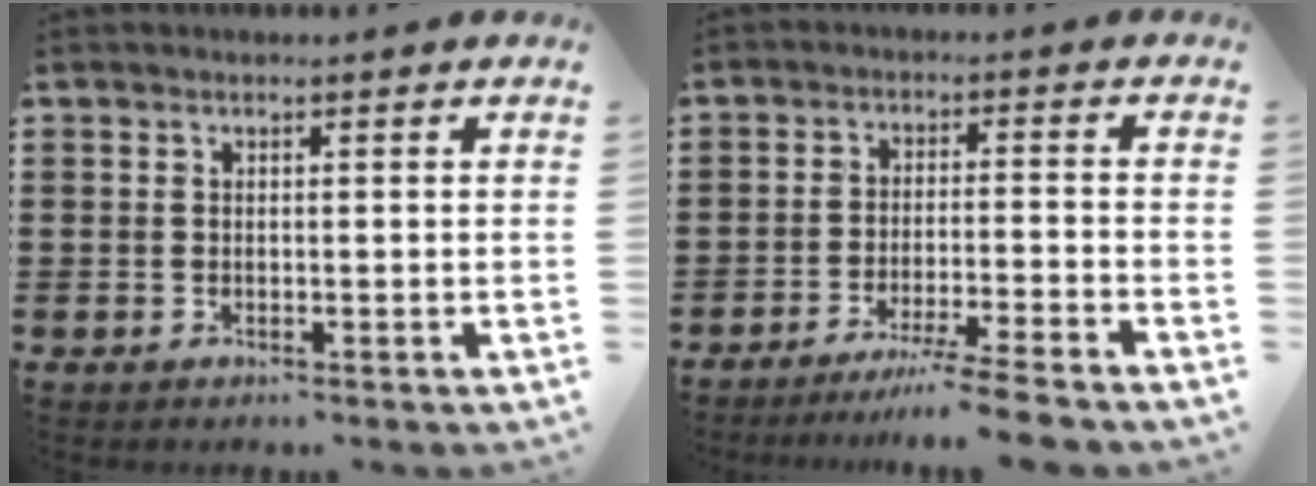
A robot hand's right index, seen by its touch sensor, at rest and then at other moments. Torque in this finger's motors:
{"motor_torque": [1.27, -0.88, 0.29, 0.09]}